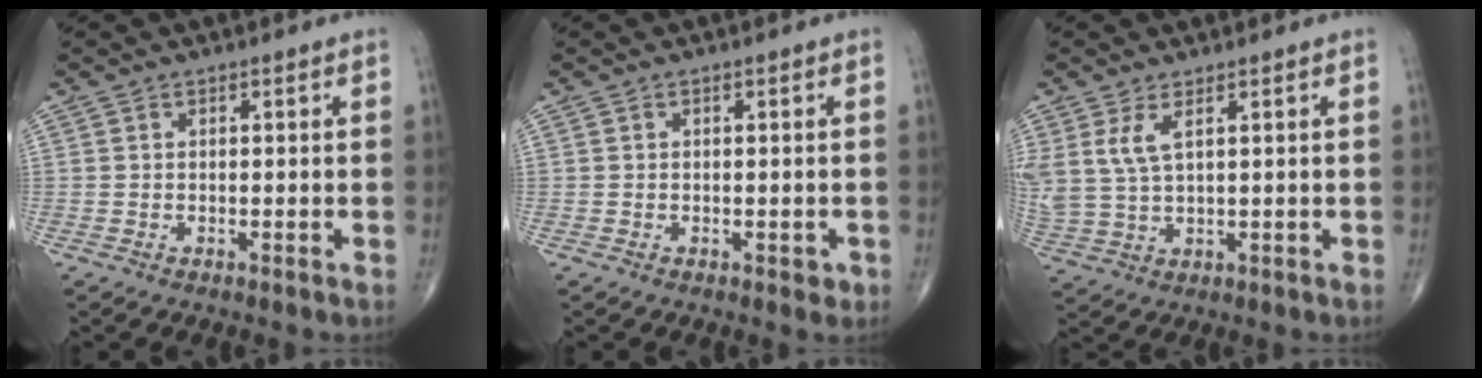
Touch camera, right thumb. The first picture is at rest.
{"total": 1.3, "force": [-0.4, 0.9, 0.9], "torque": [0.000, -0.001, -0.005]}
{"total": 5.8, "force": [2.5, 2.4, 4.7], "torque": [-0.118, -0.006, 0.061]}